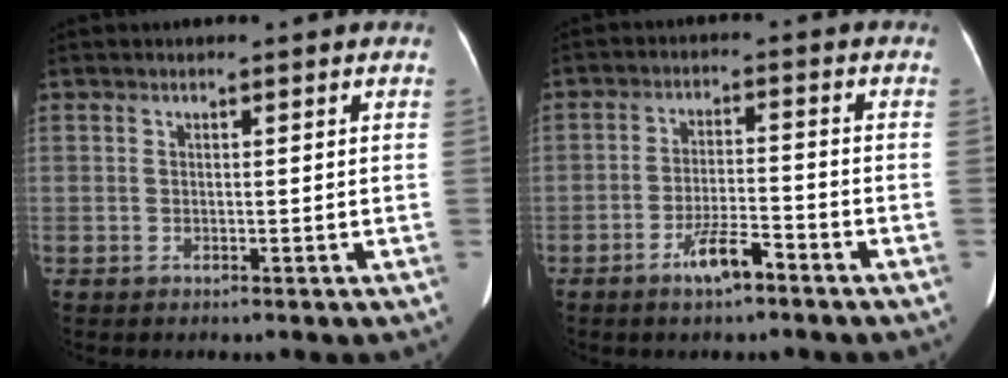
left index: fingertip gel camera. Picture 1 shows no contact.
{"total": 5.2, "force": [-3.5, 0.9, 3.7], "torque": [-0.073, -0.002, -0.063]}